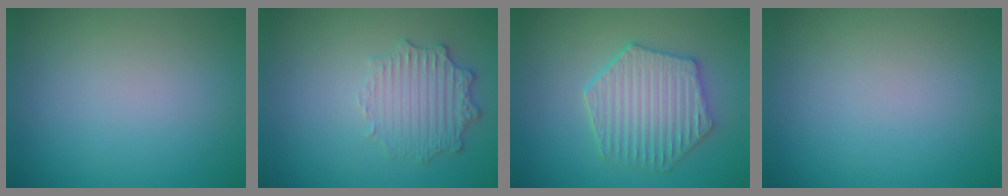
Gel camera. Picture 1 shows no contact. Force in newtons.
{"total": 2.9, "press": 2.4, "slide": 1.6}
{"total": 5.4, "press": 4.6, "slide": 2.8}
{"total": 0.0}